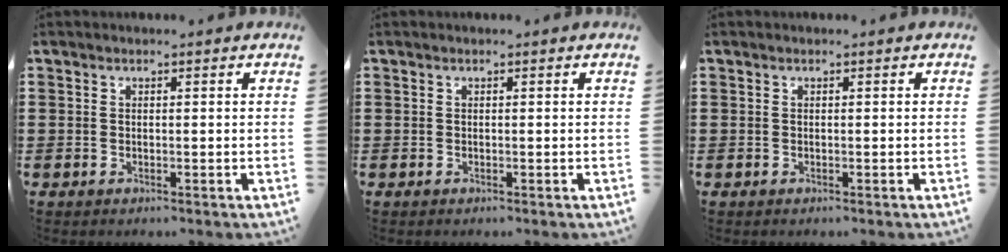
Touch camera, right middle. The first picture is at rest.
{"total": 0.0}
{"total": 0.0}